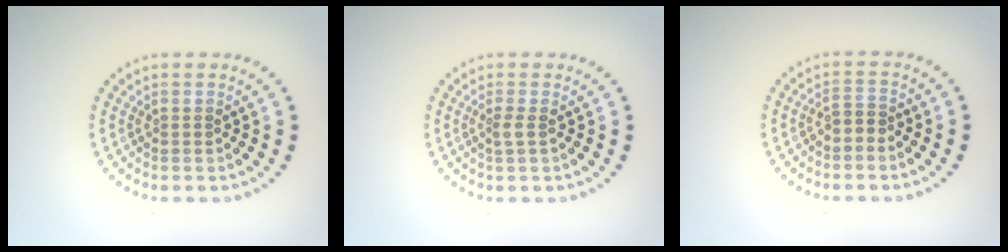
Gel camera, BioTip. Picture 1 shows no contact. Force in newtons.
{"total": 1.1, "press": 0.8, "slide": 0.7}
{"total": 1.1, "press": 0.9, "slide": 0.7}